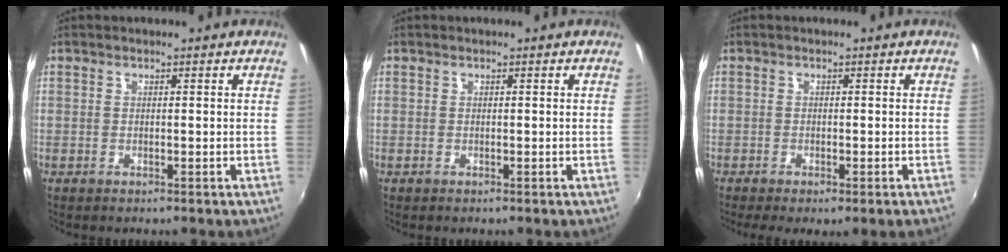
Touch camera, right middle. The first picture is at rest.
{"total": 0.0}
{"total": 3.1, "force": [-2.0, 0.1, 2.4], "torque": [-0.040, -0.018, -0.029]}